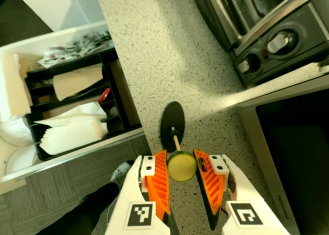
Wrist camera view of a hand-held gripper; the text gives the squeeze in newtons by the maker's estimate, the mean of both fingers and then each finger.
{"total": 10.6, "left": 10.7, "right": 10.4}